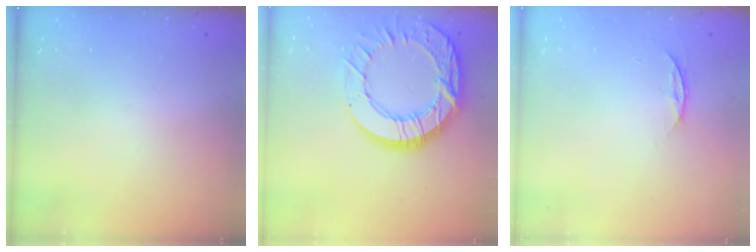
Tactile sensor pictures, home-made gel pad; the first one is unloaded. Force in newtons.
{"total": 22.1, "press": 22.0, "slide": 2.0}
{"total": 4.4, "press": 4.4, "slide": 0.5}